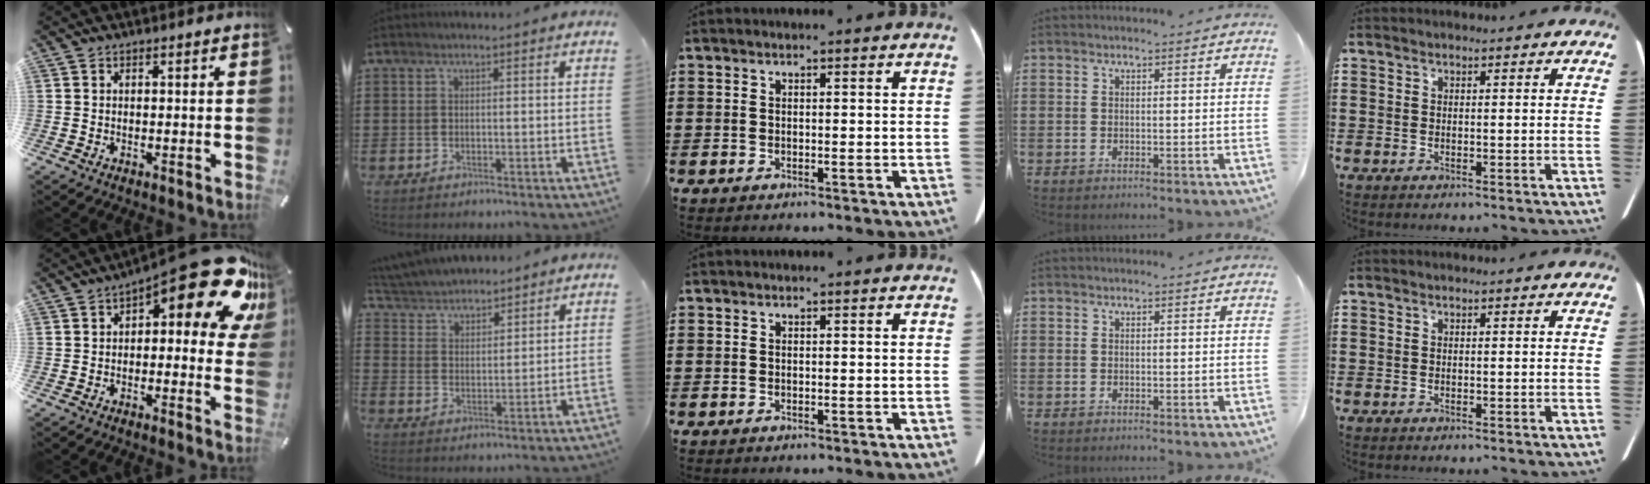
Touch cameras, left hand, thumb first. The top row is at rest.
{"thumb": {"total": 20.9, "force": [10.6, 8.1, 16.1], "torque": [-0.204, -0.075, 0.175]}, "index": {"total": 4.9, "force": [4.8, 1.0, 0.1], "torque": [-0.024, -0.016, 0.087]}}